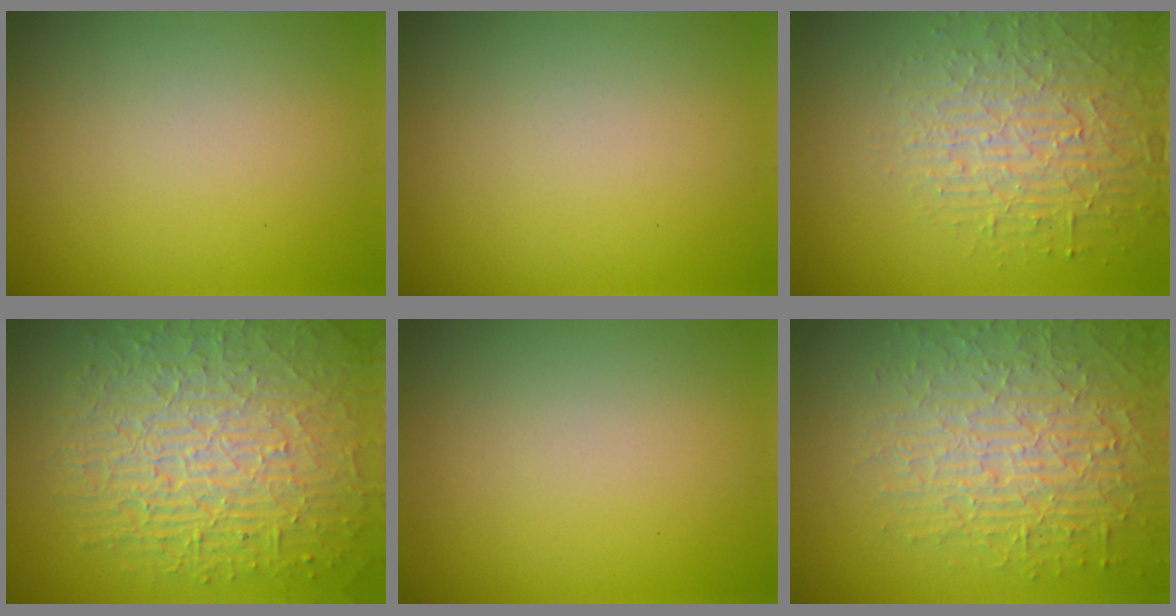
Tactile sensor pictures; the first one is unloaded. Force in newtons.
{"total": 0.0}
{"total": 4.0, "press": 3.9, "slide": 0.7}
{"total": 10.2, "press": 6.7, "slide": 7.8}
{"total": 0.0}
{"total": 6.2, "press": 5.1, "slide": 3.6}